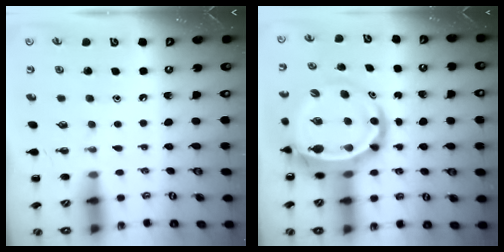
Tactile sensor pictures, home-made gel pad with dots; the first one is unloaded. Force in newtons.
{"total": 11.5, "press": 11.0, "slide": 3.2}